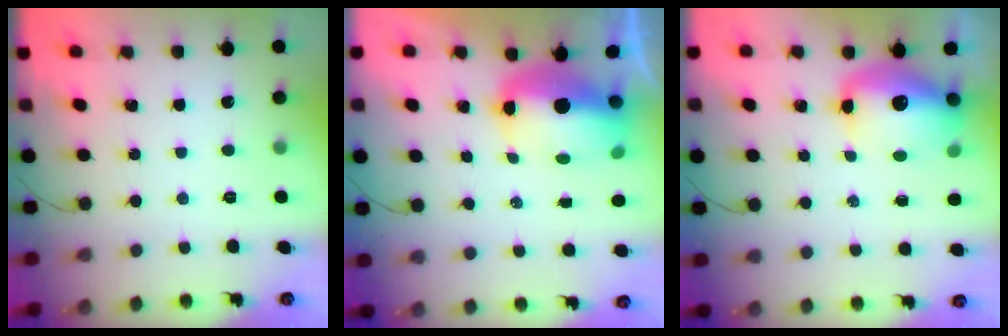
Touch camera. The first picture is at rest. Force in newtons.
{"total": 13.6, "press": 13.4, "slide": 2.8}
{"total": 13.0, "press": 12.6, "slide": 3.1}